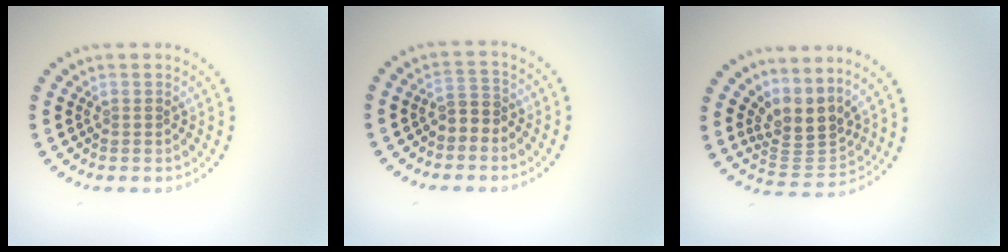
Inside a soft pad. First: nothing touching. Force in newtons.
{"total": 1.8, "press": 1.5, "slide": 0.9}
{"total": 3.6, "press": 2.6, "slide": 2.5}